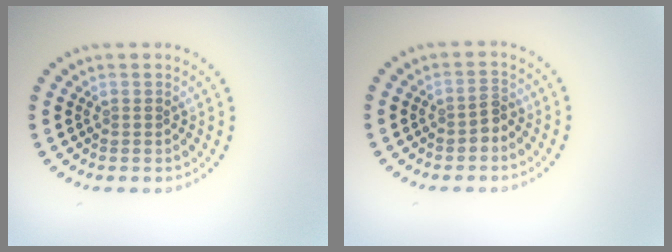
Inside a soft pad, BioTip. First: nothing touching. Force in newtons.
{"total": 1.4, "press": 1.2, "slide": 0.7}